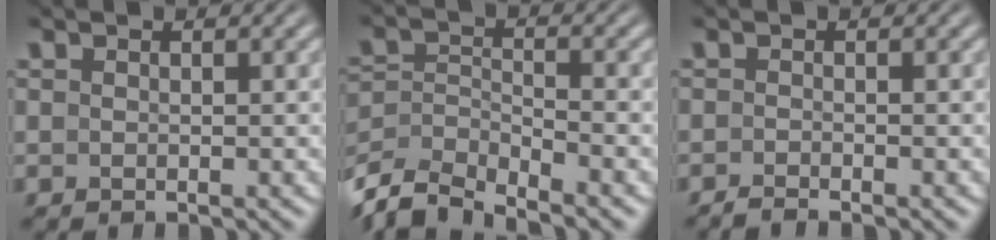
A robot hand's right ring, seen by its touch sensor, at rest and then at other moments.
{"total": 7.5, "force": [-5.0, 4.5, 3.4], "torque": [-0.089, -0.048, -0.066]}
{"total": 1.4, "force": [-1.4, -0.1, 0.1], "torque": [0.004, -0.002, -0.026]}